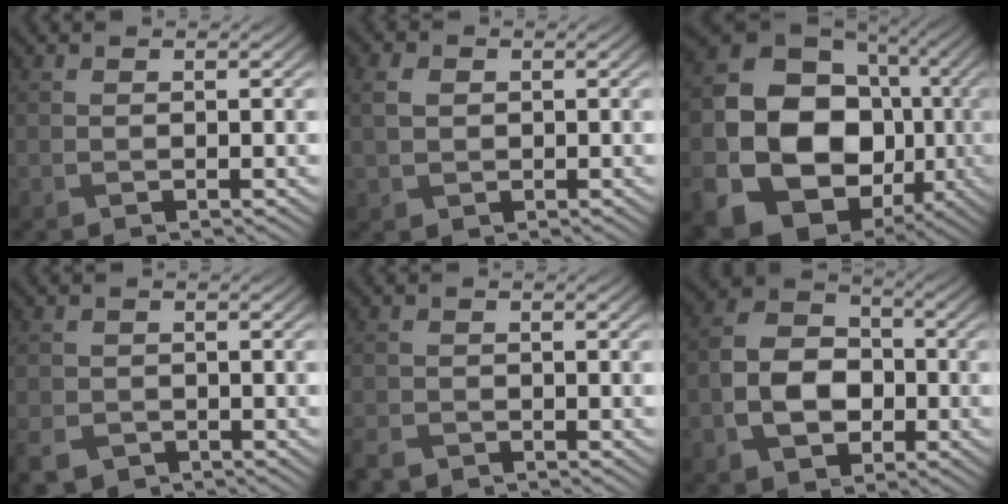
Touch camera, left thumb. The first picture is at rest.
{"total": 3.1, "force": [0.4, 2.5, 1.7], "torque": [-0.049, 0.001, 0.006]}
{"total": 19.7, "force": [-4.2, 16.0, 10.6], "torque": [-0.210, -0.045, -0.071]}
{"total": 3.5, "force": [-2.3, 2.2, 1.4], "torque": [-0.038, -0.011, -0.049]}
{"total": 2.8, "force": [-2.4, 1.2, 0.8], "torque": [-0.023, -0.011, -0.054]}
{"total": 8.3, "force": [-2.4, 6.0, 5.1], "torque": [-0.113, -0.003, -0.055]}